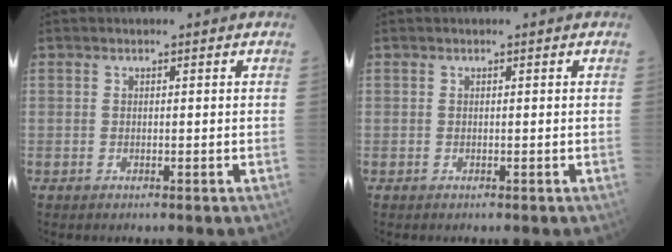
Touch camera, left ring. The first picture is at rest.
{"total": 0.0}